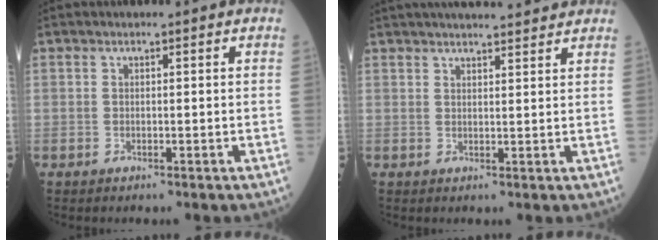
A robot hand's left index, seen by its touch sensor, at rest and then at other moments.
{"total": 11.2, "force": [10.1, 1.5, 4.6], "torque": [-0.064, 0.027, 0.133]}